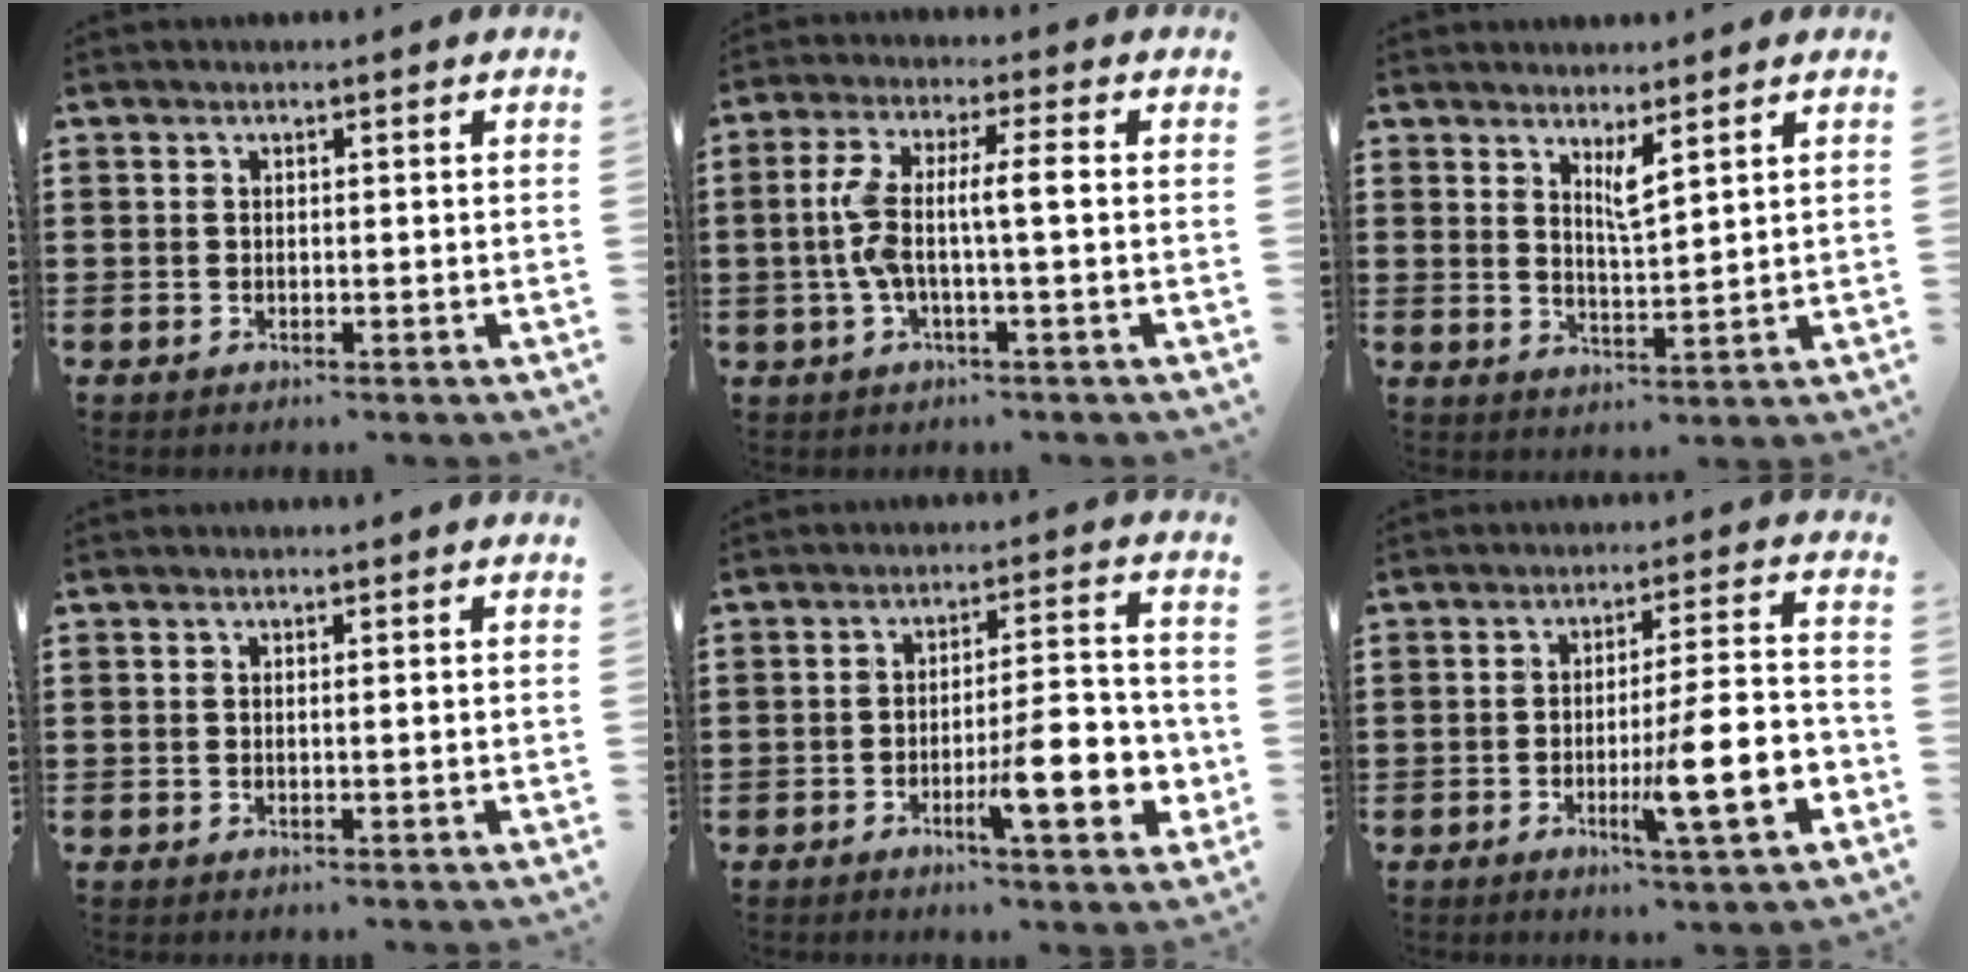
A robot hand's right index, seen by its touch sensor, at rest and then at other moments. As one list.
[{"total": 7.0, "force": [-0.3, 1.1, 6.9], "torque": [-0.147, -0.004, -0.016]}, {"total": 3.4, "force": [2.5, 0.4, 2.2], "torque": [-0.042, -0.005, 0.043]}, {"total": 0.5, "force": [0.0, -0.1, 0.5], "torque": [-0.009, -0.003, 0.000]}, {"total": 10.6, "force": [-3.4, 2.9, 9.6], "torque": [-0.141, -0.002, -0.055]}, {"total": 12.0, "force": [-4.0, 1.6, 11.2], "torque": [-0.185, -0.005, -0.069]}]